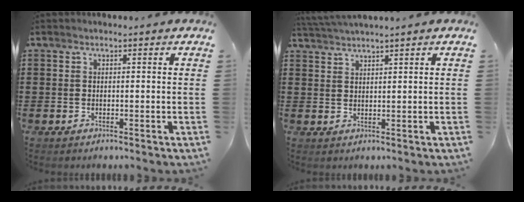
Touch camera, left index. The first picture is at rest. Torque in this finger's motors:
{"motor_torque": [1.04, -1.10, 0.15, 0.10]}